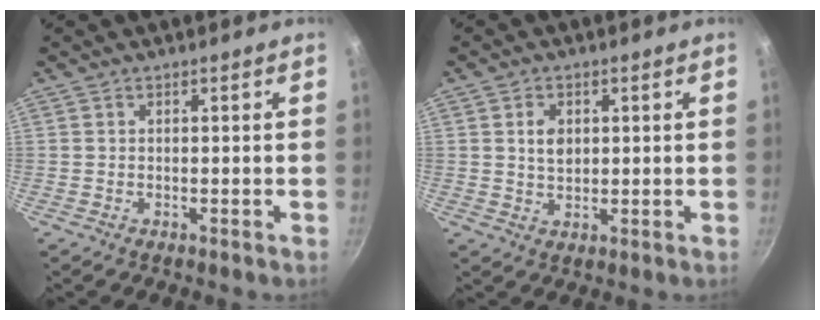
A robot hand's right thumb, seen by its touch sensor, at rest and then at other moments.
{"total": 4.0, "force": [1.0, 2.9, 2.7], "torque": [-0.037, -0.002, 0.018]}